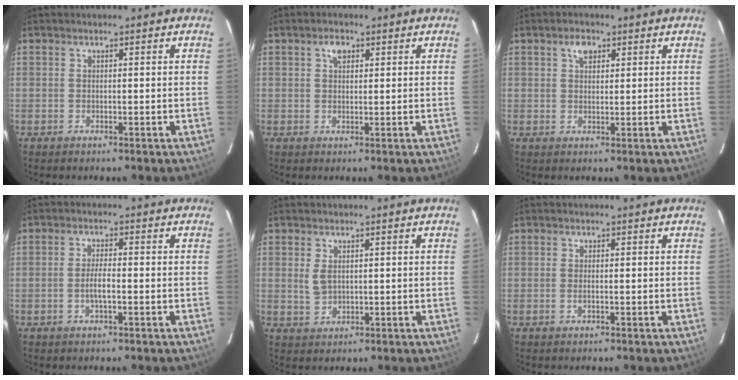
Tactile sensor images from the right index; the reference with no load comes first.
{"total": 2.3, "force": [1.0, 1.5, 1.5], "torque": [-0.024, 0.009, 0.018]}
{"total": 2.8, "force": [1.4, 1.8, 1.7], "torque": [-0.027, 0.010, 0.024]}
{"total": 3.0, "force": [-1.0, 0.5, 2.9], "torque": [-0.055, 0.001, -0.018]}
{"total": 2.7, "force": [0.6, 1.8, 2.0], "torque": [-0.039, 0.001, 0.016]}
{"total": 2.8, "force": [-0.8, -0.1, 2.6], "torque": [-0.057, -0.003, -0.018]}